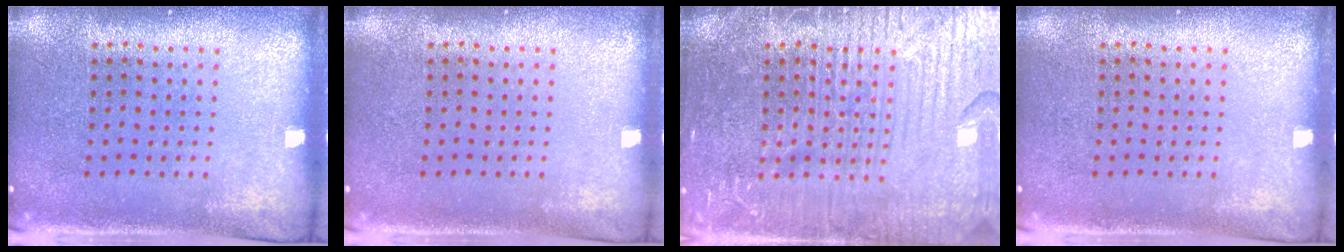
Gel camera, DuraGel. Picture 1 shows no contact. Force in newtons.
{"total": 0.0}
{"total": 7.2, "press": 7.1, "slide": 0.8}
{"total": 0.0}